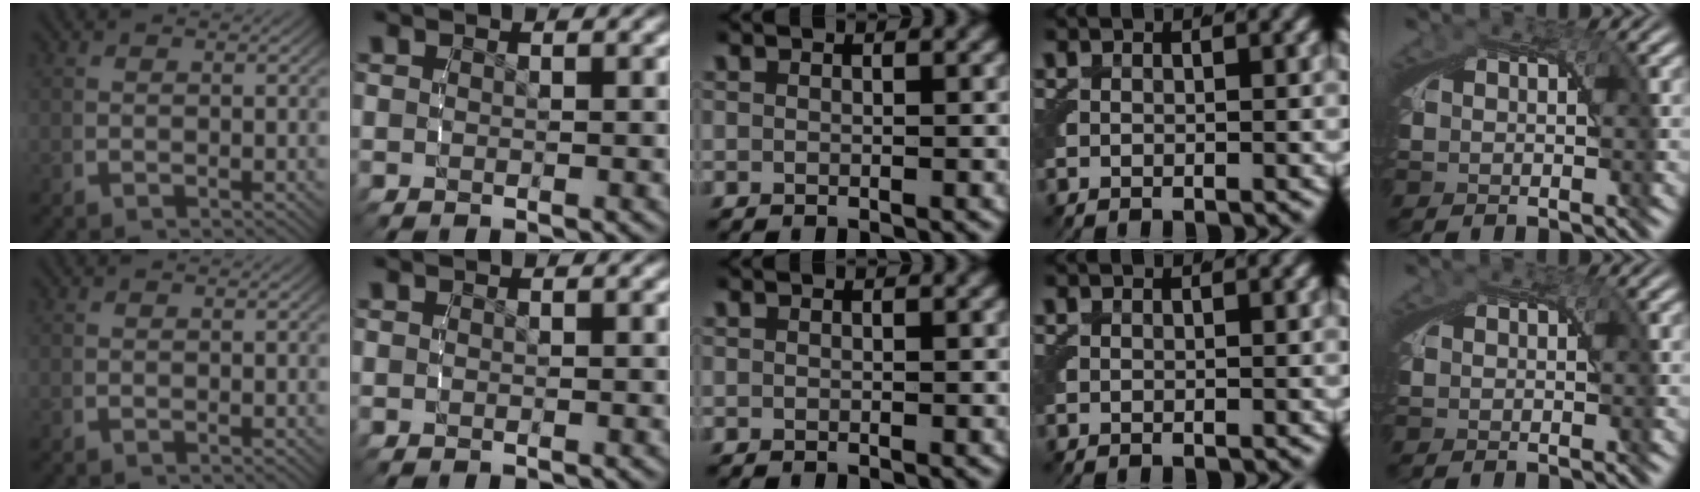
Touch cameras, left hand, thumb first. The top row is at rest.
{}